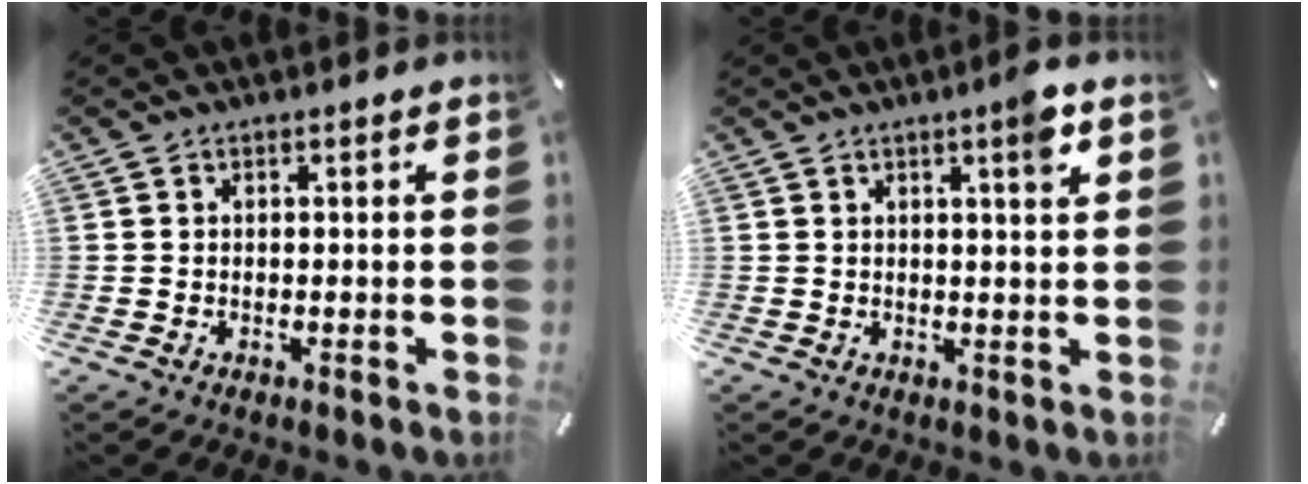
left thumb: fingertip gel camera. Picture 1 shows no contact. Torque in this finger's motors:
{"motor_torque": [0.70, 0.48, 0.74, -0.28, 0.13]}